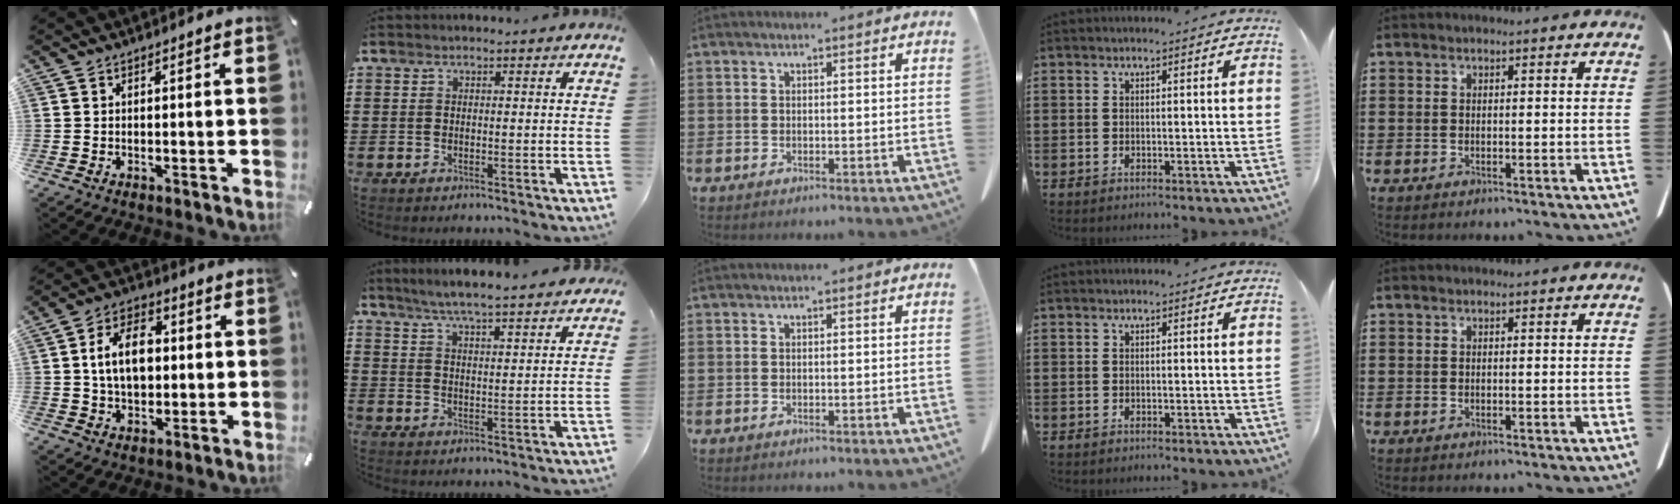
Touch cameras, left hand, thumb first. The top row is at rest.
{"thumb": {"total": 11.5, "force": [0.9, 8.1, 8.1], "torque": [-0.152, 0.008, 0.015]}, "index": {"total": 5.4, "force": [5.1, -0.3, 1.8], "torque": [-0.055, -0.026, 0.089]}}